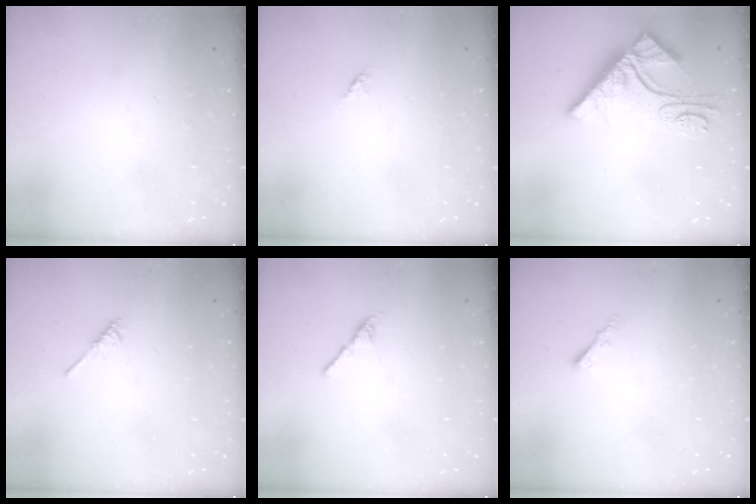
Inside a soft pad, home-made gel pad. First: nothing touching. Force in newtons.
{"total": 1.2, "press": 1.2, "slide": 0.3}
{"total": 11.8, "press": 11.7, "slide": 0.9}
{"total": 2.1, "press": 2.1, "slide": 0.4}
{"total": 2.4, "press": 2.3, "slide": 0.8}
{"total": 1.7, "press": 1.6, "slide": 0.5}